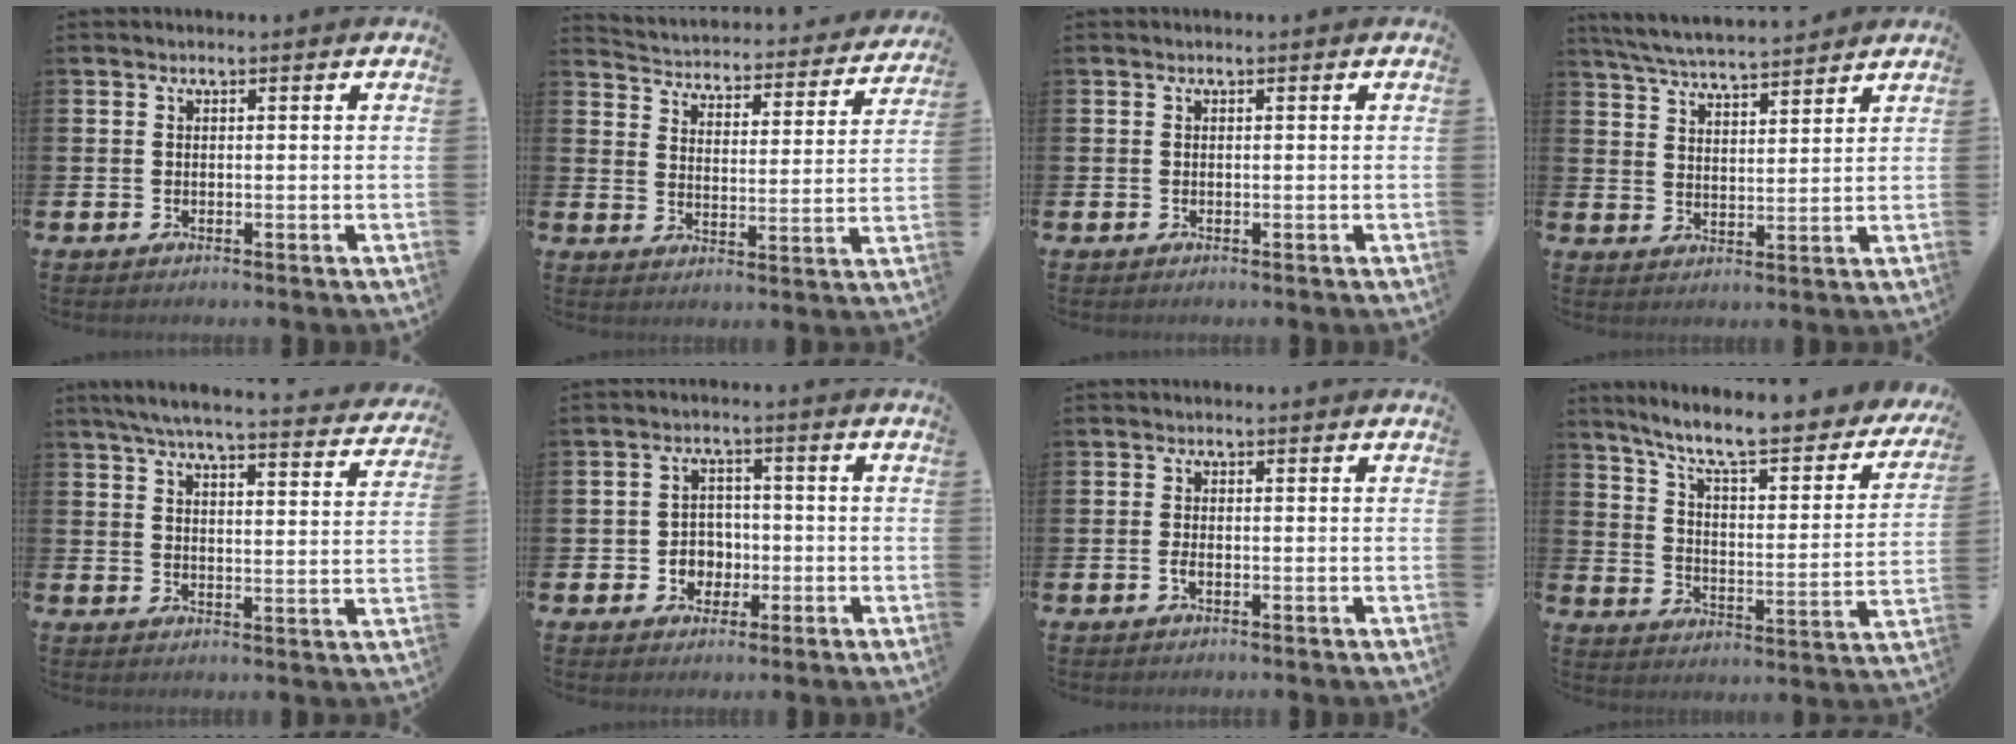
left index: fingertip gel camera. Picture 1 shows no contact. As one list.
[{"total": 3.6, "force": [3.4, 0.9, 0.3], "torque": [-0.031, -0.037, 0.049]}, {"total": 0.0}, {"total": 5.7, "force": [5.6, 0.2, 0.9], "torque": [-0.039, -0.030, 0.100]}, {"total": 5.9, "force": [5.5, 0.3, 2.0], "torque": [-0.052, -0.038, 0.094]}, {"total": 3.6, "force": [-0.9, 3.4, 1.0], "torque": [-0.017, -0.001, -0.027]}, {"total": 1.0, "force": [-0.4, 0.4, 0.8], "torque": [-0.018, 0.000, -0.008]}, {"total": 8.5, "force": [7.3, 1.4, 4.2], "torque": [-0.097, -0.059, 0.114]}]